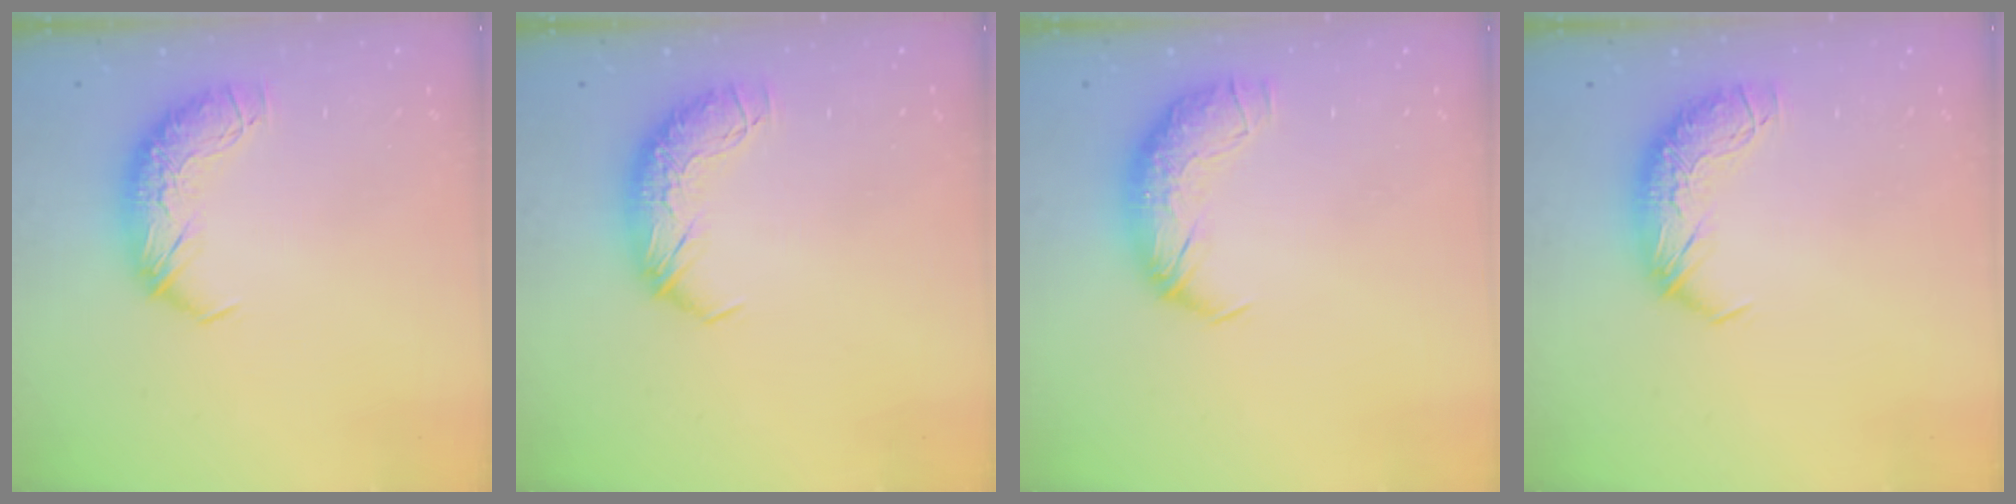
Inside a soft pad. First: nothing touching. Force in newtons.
{"total": 0.0}
{"total": 1.5, "press": 0.2, "slide": 1.5}
{"total": 0.0}